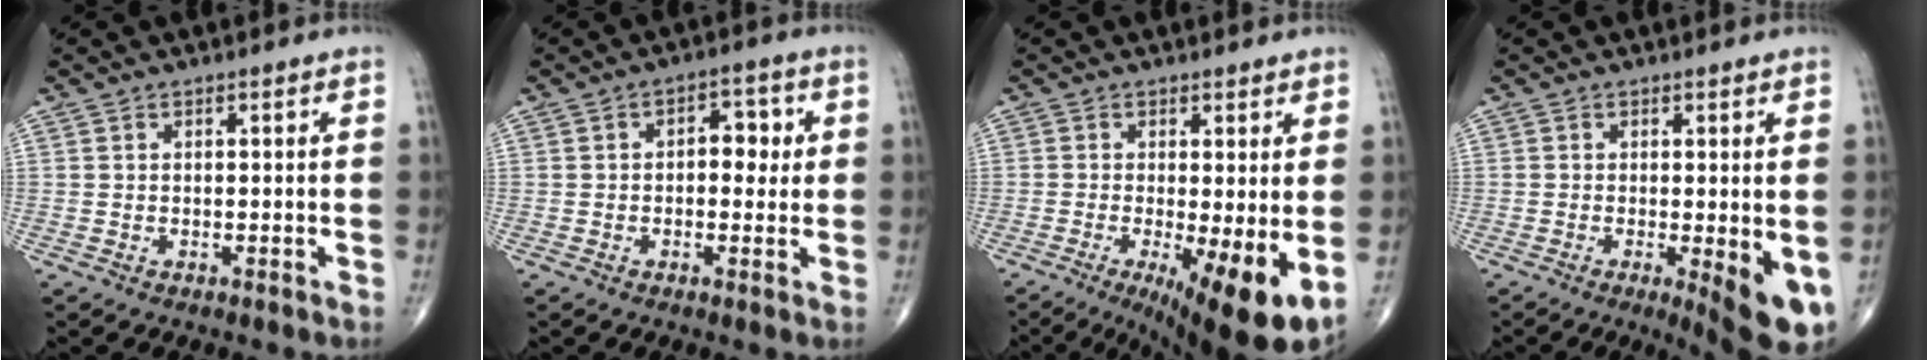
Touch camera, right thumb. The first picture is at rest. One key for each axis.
{"total": 5.7, "fx": 0.6, "fy": 3.5, "fz": 4.5, "tx": -0.032, "ty": 0.008, "tz": 0.002}
{"total": 11.4, "fx": -2.6, "fy": 2.7, "fz": 10.8, "tx": -0.165, "ty": -0.022, "tz": -0.033}
{"total": 8.4, "fx": -2.0, "fy": 2.2, "fz": 7.9, "tx": -0.104, "ty": -0.020, "tz": -0.025}